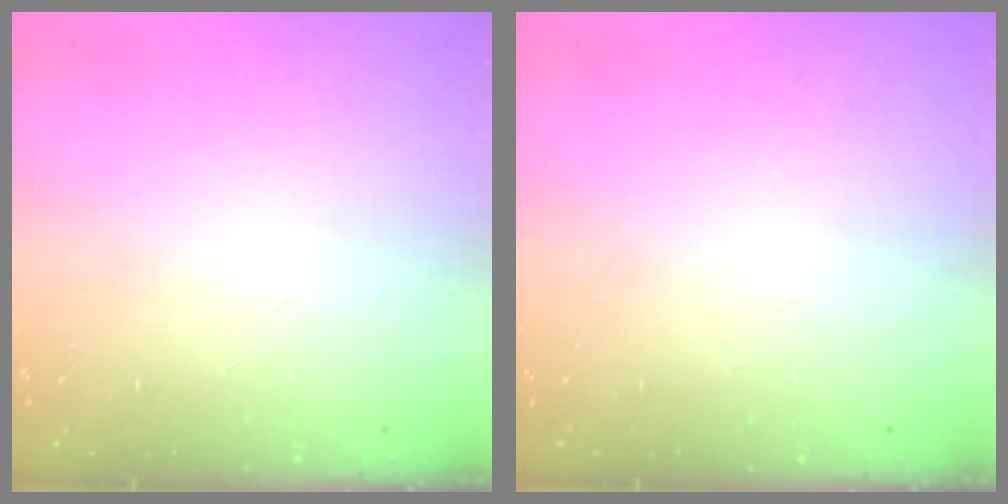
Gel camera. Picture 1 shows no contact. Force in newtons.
{"total": 0.0}